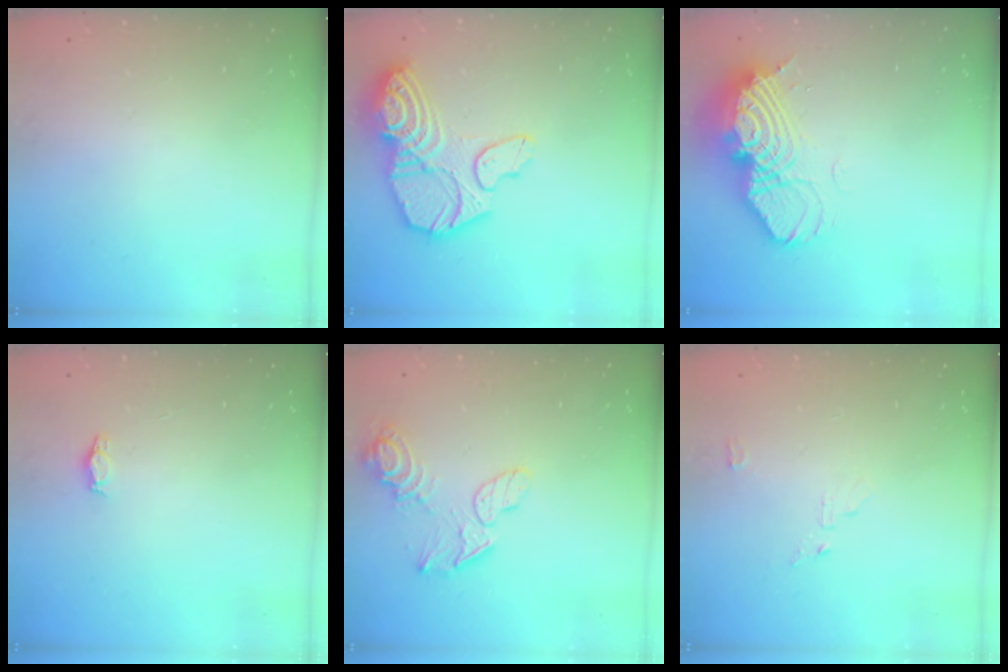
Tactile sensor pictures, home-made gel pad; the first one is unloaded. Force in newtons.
{"total": 19.7, "press": 19.7, "slide": 1.8}
{"total": 17.0, "press": 17.0, "slide": 1.5}
{"total": 2.9, "press": 2.8, "slide": 0.4}
{"total": 10.6, "press": 10.4, "slide": 2.1}
{"total": 4.7, "press": 4.6, "slide": 0.6}